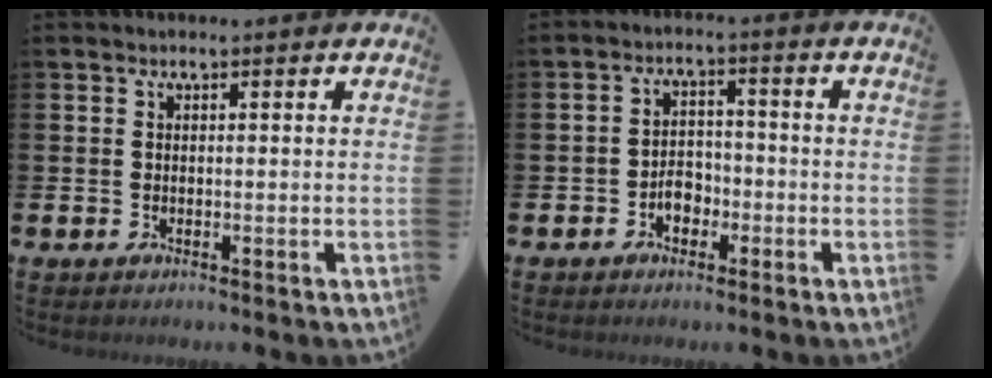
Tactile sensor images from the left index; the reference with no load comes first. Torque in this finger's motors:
{"motor_torque": [0.06, 0.15, 0.13, 0.04]}